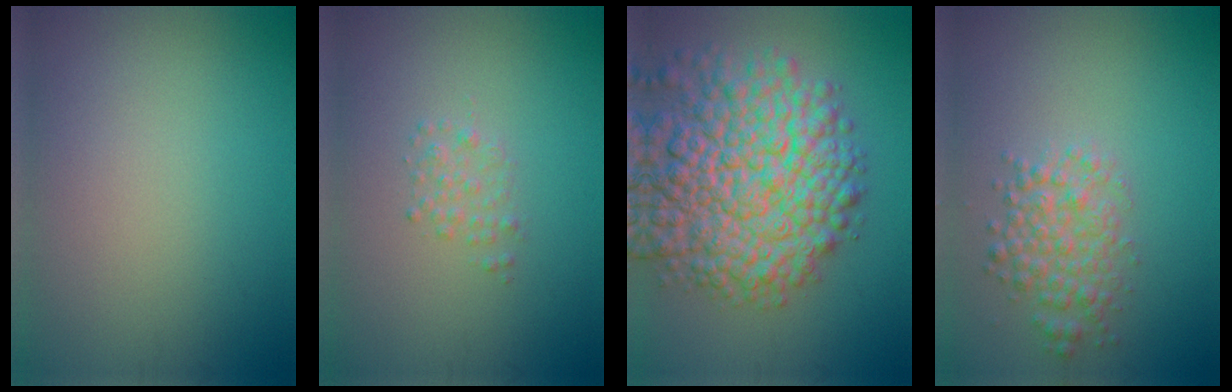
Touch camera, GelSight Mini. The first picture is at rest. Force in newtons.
{"total": 1.2, "press": 1.2, "slide": 0.0}
{"total": 12.3, "press": 12.3, "slide": 0.5}
{"total": 3.2, "press": 3.1, "slide": 0.1}